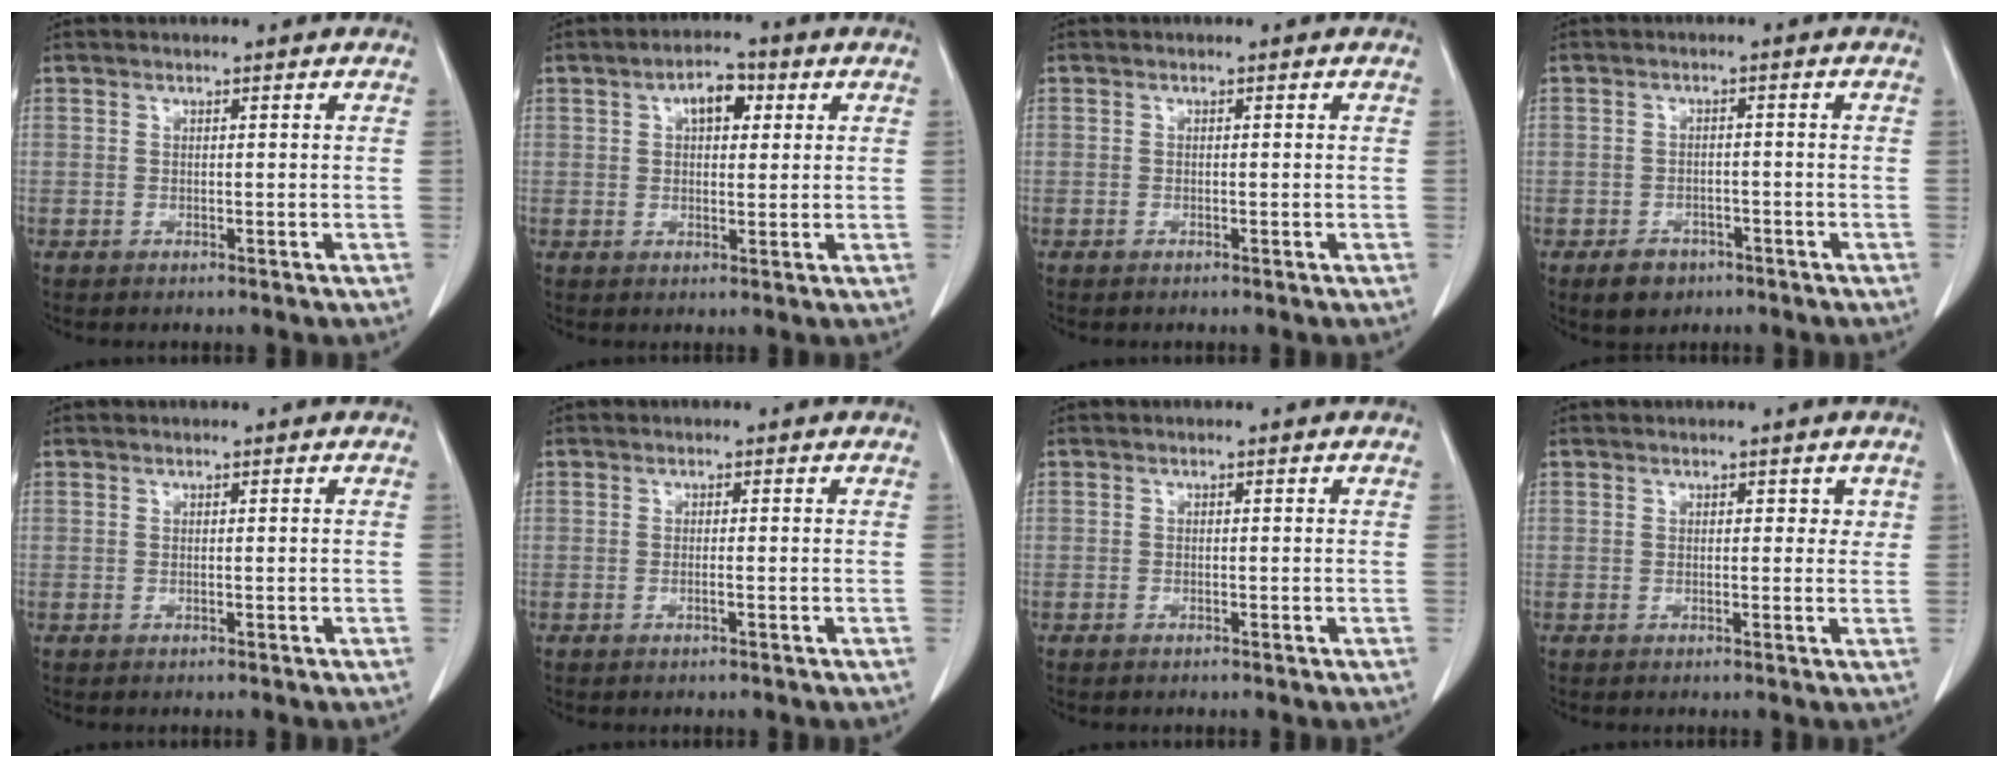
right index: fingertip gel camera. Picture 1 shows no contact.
{"total": 5.3, "force": [1.8, 2.9, 4.1], "torque": [-0.071, 0.017, 0.031]}
{"total": 0.7, "force": [-0.3, 0.4, 0.4], "torque": [-0.009, 0.000, -0.004]}
{"total": 4.8, "force": [-3.0, 3.3, 1.8], "torque": [-0.031, 0.003, -0.040]}
{"total": 0.0}
{"total": 1.1, "force": [-0.4, 0.2, 1.0], "torque": [-0.021, 0.000, -0.006]}
{"total": 0.9, "force": [-0.4, 0.5, 0.5], "torque": [-0.011, 0.000, -0.005]}
{"total": 2.1, "force": [0.7, 1.3, 1.5], "torque": [-0.026, 0.012, 0.008]}